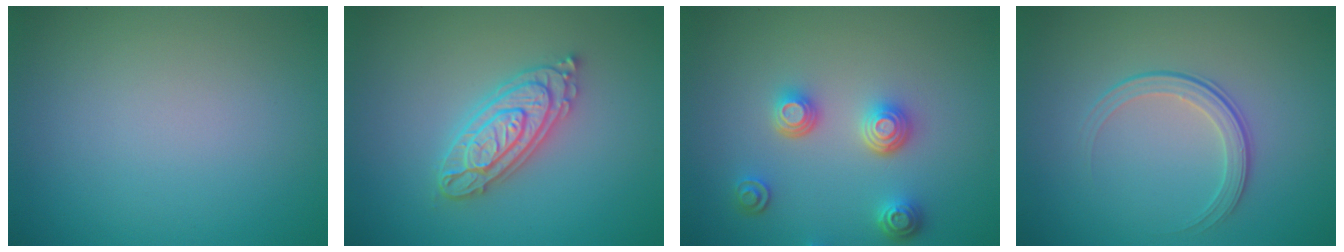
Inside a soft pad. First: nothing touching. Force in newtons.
{"total": 4.1, "press": 4.1, "slide": 0.7}
{"total": 3.6, "press": 3.0, "slide": 2.0}
{"total": 2.1, "press": 1.5, "slide": 1.5}